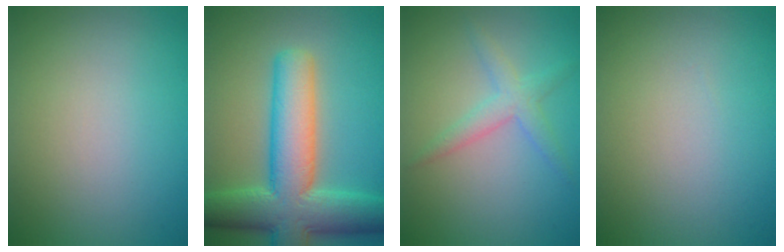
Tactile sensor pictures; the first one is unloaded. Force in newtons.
{"total": 10.5, "press": 10.5, "slide": 0.6}
{"total": 2.4, "press": 2.4, "slide": 0.1}
{"total": 0.0}